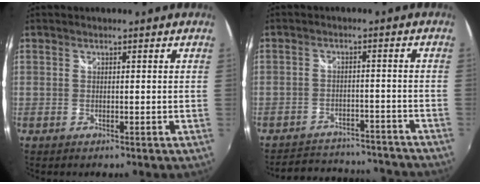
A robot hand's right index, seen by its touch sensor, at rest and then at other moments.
{"total": 17.5, "force": [-16.0, 5.1, 5.1], "torque": [-0.110, 0.022, -0.200]}